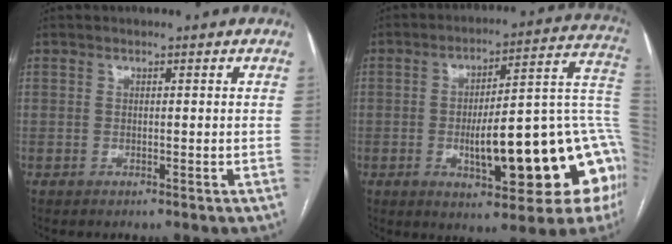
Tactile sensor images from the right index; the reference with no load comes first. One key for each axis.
{"total": 22.4, "fx": -5.3, "fy": 5.6, "fz": 21.0, "tx": -0.190, "ty": 0.035, "tz": -0.060}